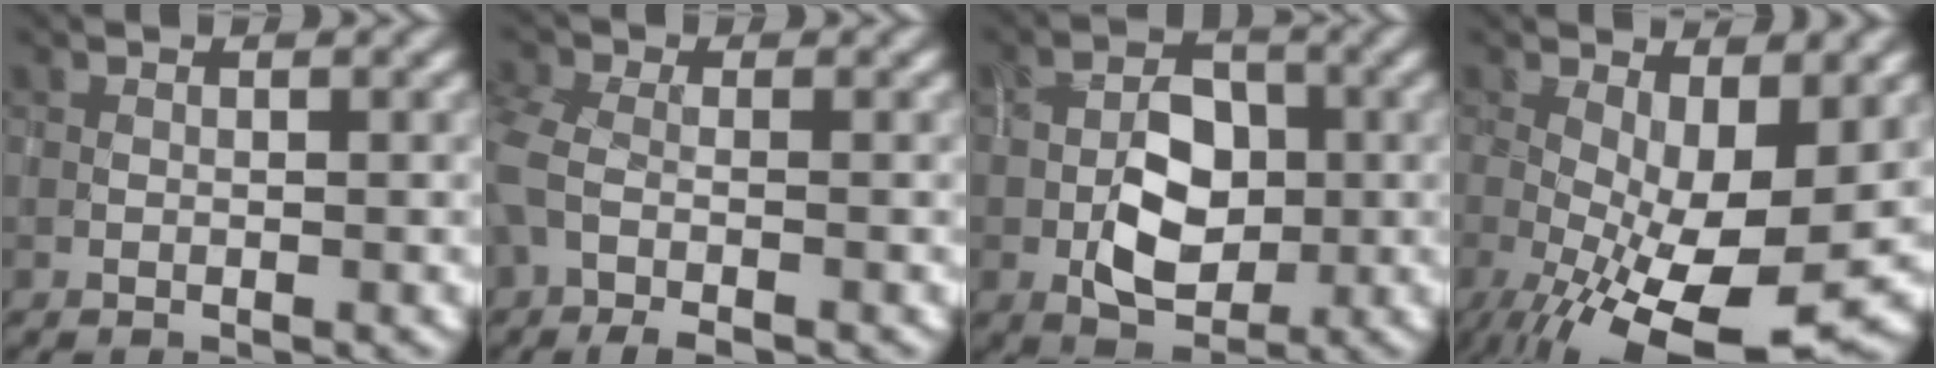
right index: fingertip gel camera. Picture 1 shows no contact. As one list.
[{"total": 4.6, "force": [-1.8, 2.4, 3.5], "torque": [-0.089, -0.006, -0.039]}, {"total": 6.4, "force": [-0.9, 4.1, 4.8], "torque": [-0.081, -0.003, -0.018]}, {"total": 11.9, "force": [-3.0, 4.3, 10.6], "torque": [-0.177, -0.021, -0.038]}]